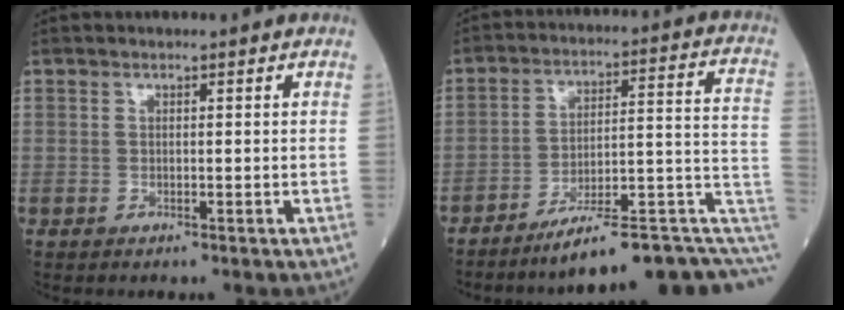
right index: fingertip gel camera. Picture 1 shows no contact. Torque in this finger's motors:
{"motor_torque": [-0.39, -0.67, -0.05, -0.03]}